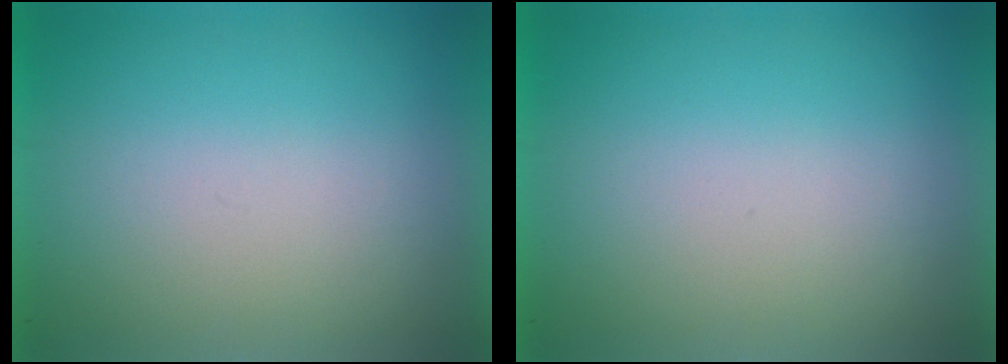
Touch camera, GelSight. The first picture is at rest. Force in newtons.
{"total": 0.0}